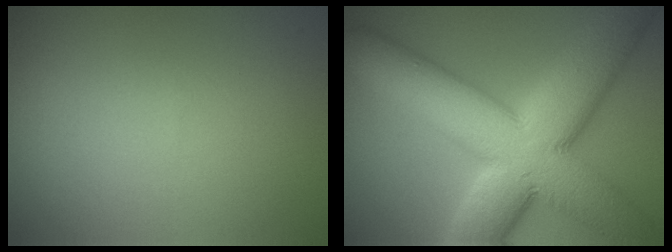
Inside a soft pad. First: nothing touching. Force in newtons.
{"total": 13.9, "press": 13.8, "slide": 0.8}